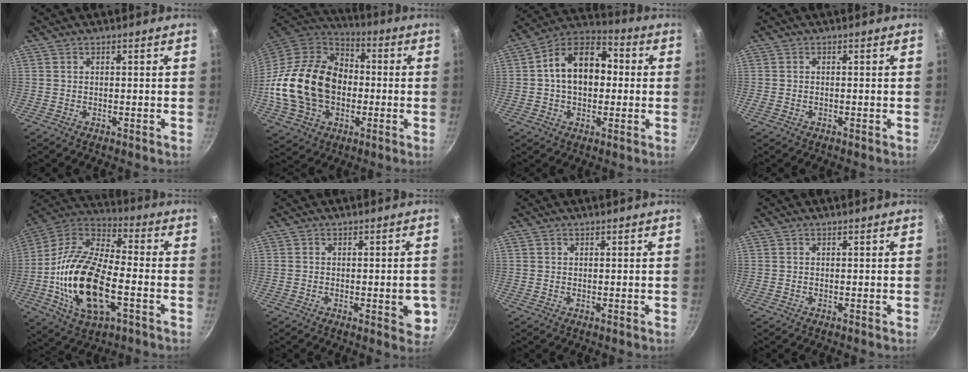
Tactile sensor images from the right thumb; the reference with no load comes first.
{"total": 23.3, "force": [-2.1, 17.2, 15.5], "torque": [-0.266, 0.038, -0.035]}
{"total": 14.8, "force": [1.1, 10.0, 10.8], "torque": [-0.135, 0.035, -0.003]}
{"total": 0.6, "force": [-0.3, 0.3, 0.4], "torque": [-0.013, 0.004, -0.007]}
{"total": 21.9, "force": [-5.1, 10.2, 18.6], "torque": [-0.362, 0.029, -0.107]}
{"total": 5.4, "force": [-1.2, 2.0, 4.8], "torque": [-0.045, 0.000, -0.017]}
{"total": 0.0}
{"total": 0.0}